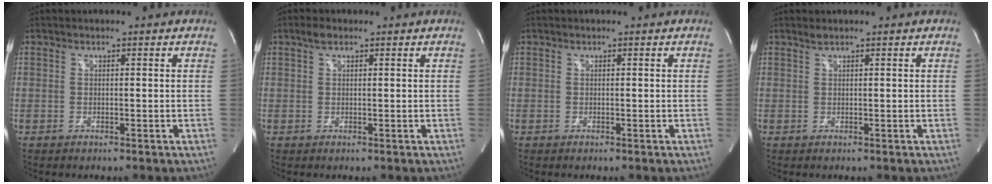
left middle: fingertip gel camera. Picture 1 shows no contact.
{"total": 1.5, "force": [0.9, 0.7, 0.9], "torque": [-0.021, 0.011, 0.018]}
{"total": 0.0}
{"total": 0.6, "force": [0.6, -0.1, 0.2], "torque": [-0.010, 0.003, 0.015]}